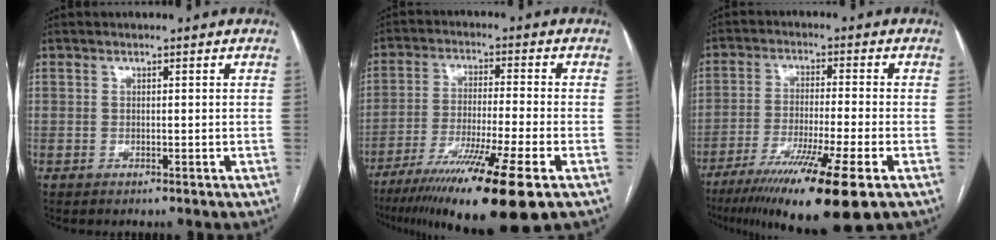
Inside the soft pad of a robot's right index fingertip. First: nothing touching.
{"total": 17.6, "force": [-11.1, -0.2, 13.6], "torque": [-0.210, -0.047, -0.186]}
{"total": 15.9, "force": [-9.9, 0.0, 12.5], "torque": [-0.196, -0.043, -0.163]}